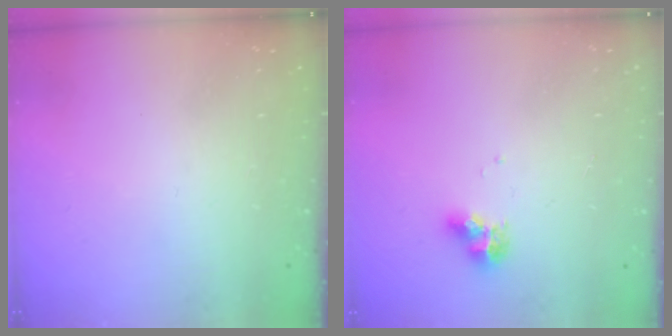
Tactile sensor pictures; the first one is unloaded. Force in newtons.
{"total": 7.4, "press": 7.4, "slide": 0.5}